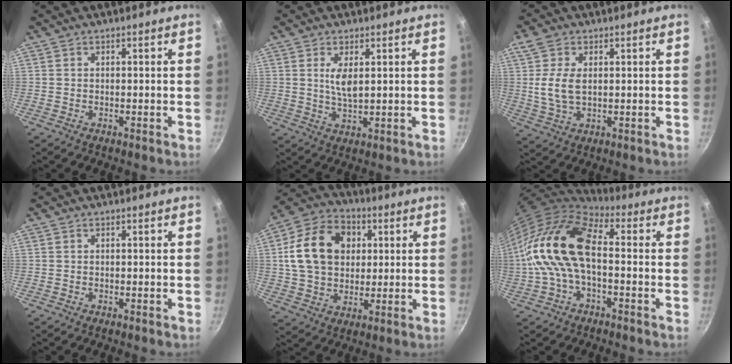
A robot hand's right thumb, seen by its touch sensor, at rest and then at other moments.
{"total": 6.4, "force": [1.6, 2.5, 5.7], "torque": [-0.102, -0.018, 0.034]}
{"total": 7.1, "force": [1.1, 4.1, 5.7], "torque": [-0.121, 0.000, 0.020]}
{"total": 0.0}
{"total": 17.2, "force": [3.4, 13.0, 10.6], "torque": [-0.163, 0.013, 0.052]}
{"total": 16.0, "force": [-0.3, 8.5, 13.5], "torque": [-0.250, 0.029, -0.017]}